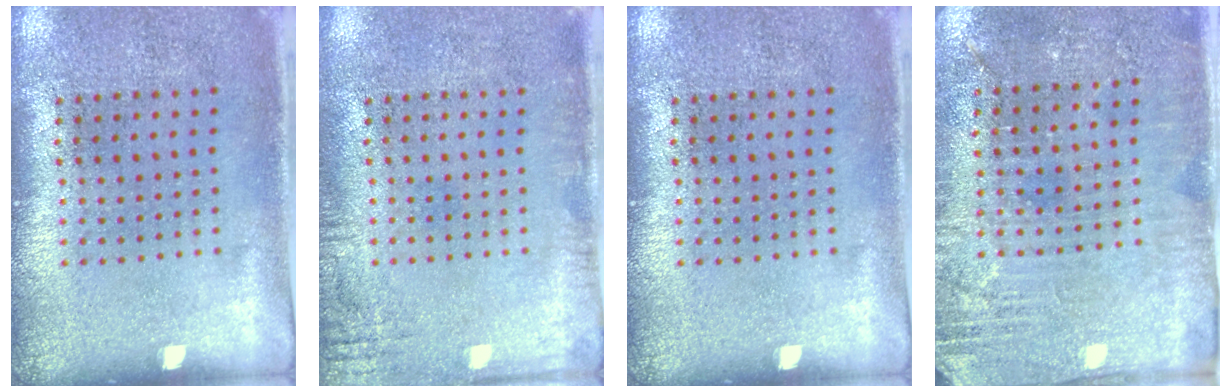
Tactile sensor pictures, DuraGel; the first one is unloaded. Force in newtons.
{"total": 2.0, "press": 2.0, "slide": 0.2}
{"total": 0.0}
{"total": 2.9, "press": 2.8, "slide": 0.4}